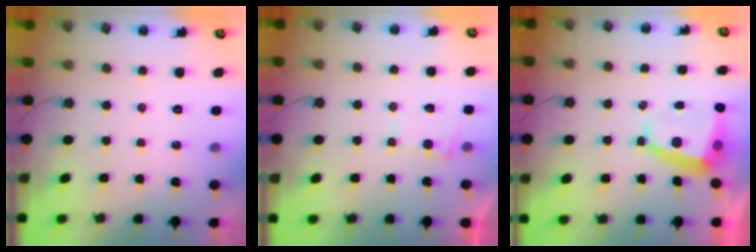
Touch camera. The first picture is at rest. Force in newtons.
{"total": 2.1, "press": 2.1, "slide": 0.3}
{"total": 6.6, "press": 6.5, "slide": 0.9}